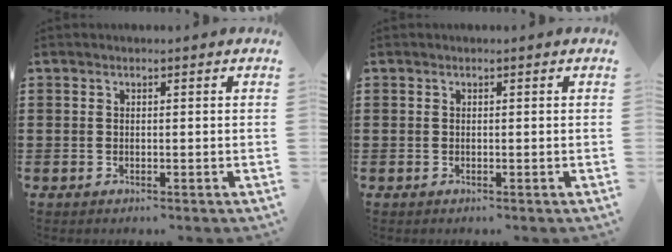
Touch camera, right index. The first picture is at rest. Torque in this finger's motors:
{"motor_torque": [0.00, 0.00, 0.00, 0.00]}